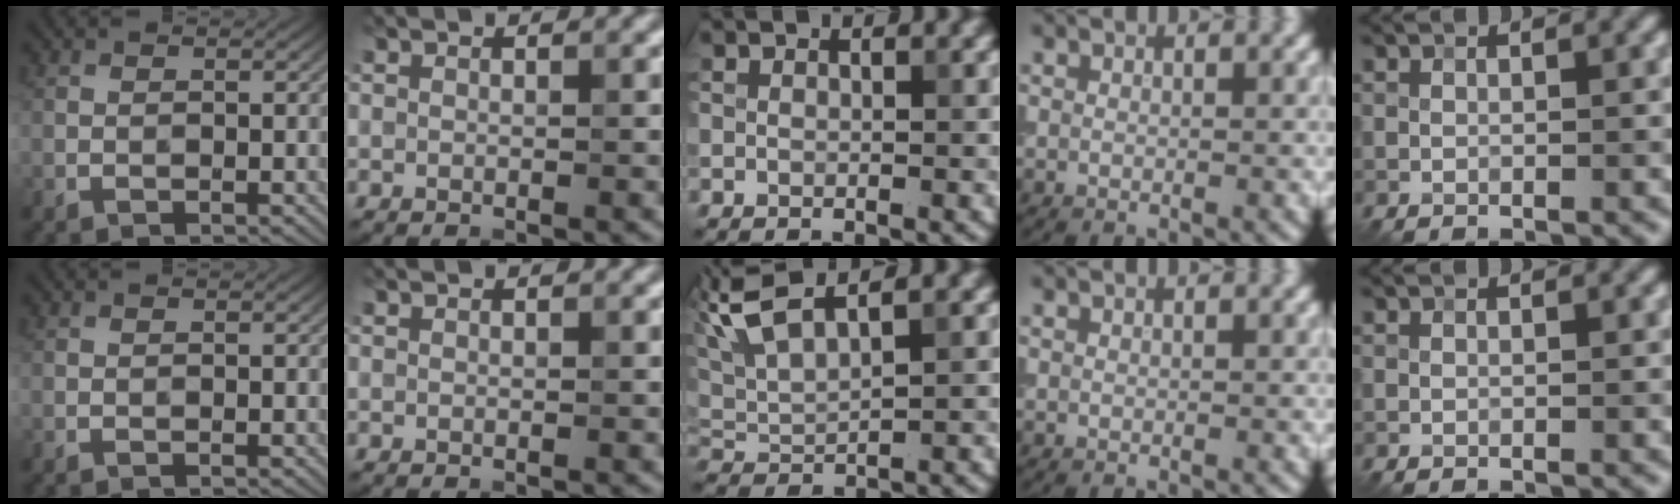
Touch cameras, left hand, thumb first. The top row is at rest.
{"middle": {"total": 4.4, "force": [3.2, 0.9, 2.8], "torque": [-0.069, 0.019, 0.066]}}